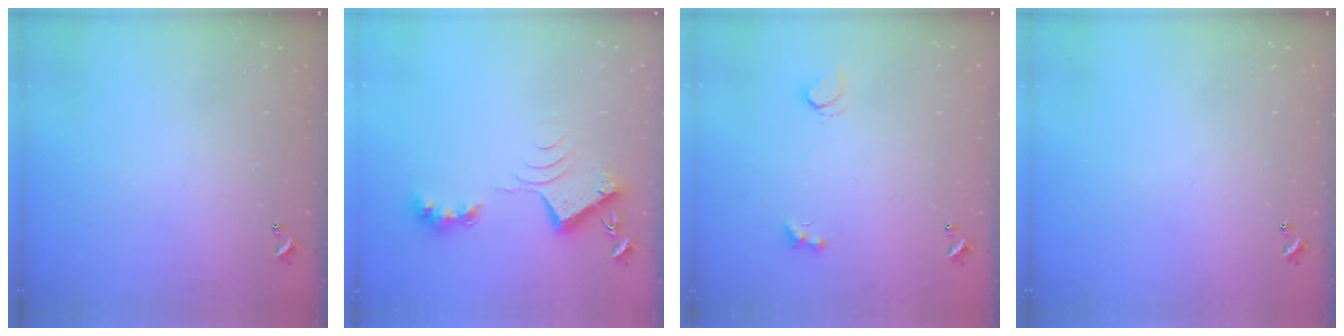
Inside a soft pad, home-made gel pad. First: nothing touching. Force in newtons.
{"total": 8.7, "press": 8.6, "slide": 1.1}
{"total": 2.3, "press": 1.9, "slide": 1.1}
{"total": 0.0}